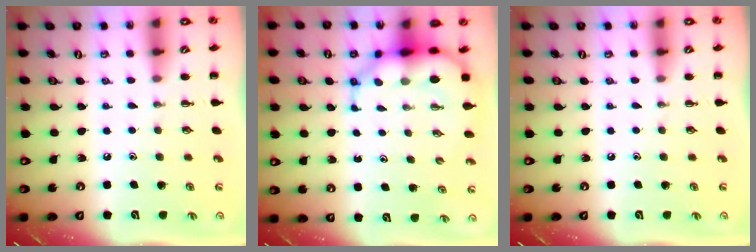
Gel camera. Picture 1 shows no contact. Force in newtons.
{"total": 7.2, "press": 6.8, "slide": 2.2}
{"total": 0.0}